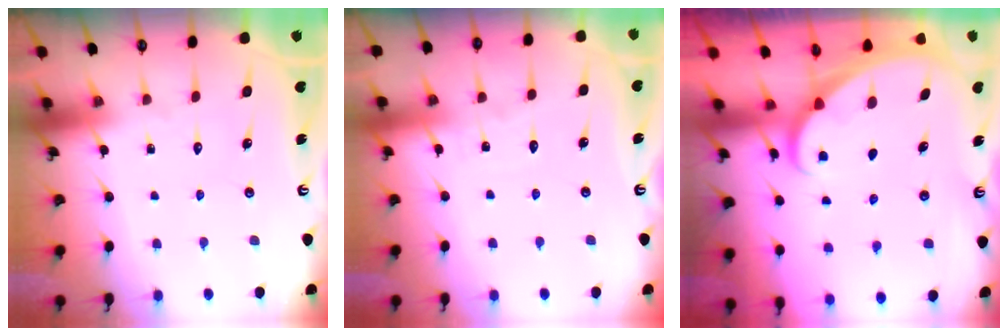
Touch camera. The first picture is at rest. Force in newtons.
{"total": 2.6, "press": 2.6, "slide": 0.3}
{"total": 1.6, "press": 1.6, "slide": 0.1}